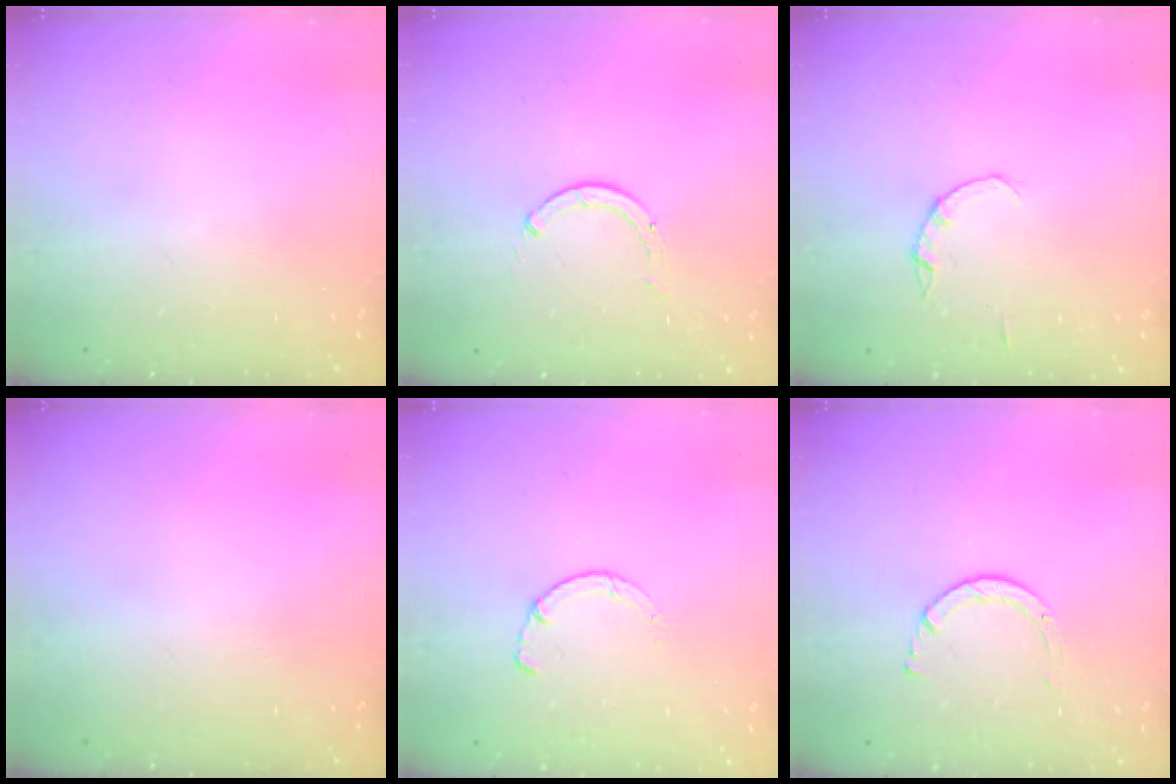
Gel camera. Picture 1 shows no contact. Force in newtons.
{"total": 0.0}
{"total": 1.4, "press": 1.3, "slide": 0.3}
{"total": 0.0}
{"total": 1.4, "press": 1.4, "slide": 0.3}
{"total": 2.9, "press": 2.9, "slide": 0.2}